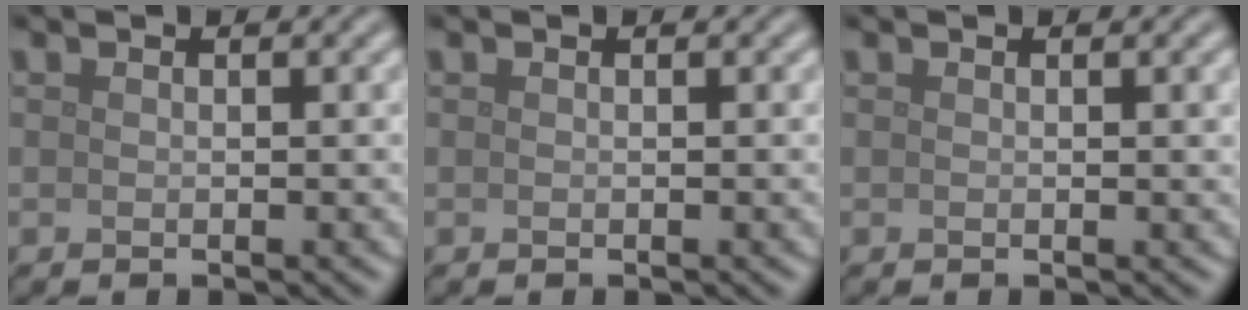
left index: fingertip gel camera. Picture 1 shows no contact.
{"total": 0.0}
{"total": 0.6, "force": [0.3, 0.1, 0.6], "torque": [-0.005, 0.002, 0.005]}